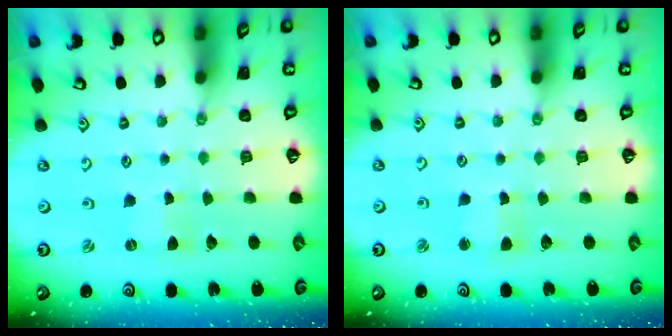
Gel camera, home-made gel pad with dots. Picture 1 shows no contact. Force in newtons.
{"total": 2.5, "press": 2.5, "slide": 0.3}